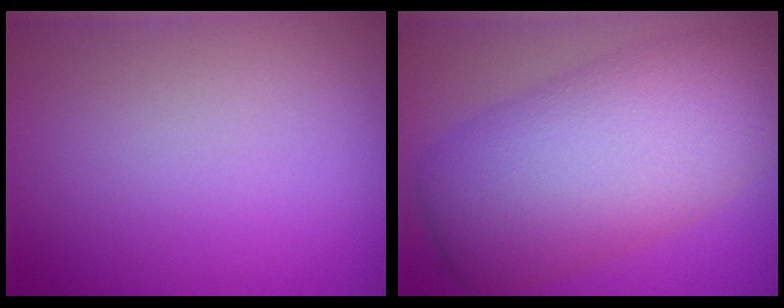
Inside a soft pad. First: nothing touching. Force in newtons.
{"total": 10.0, "press": 10.0, "slide": 0.5}